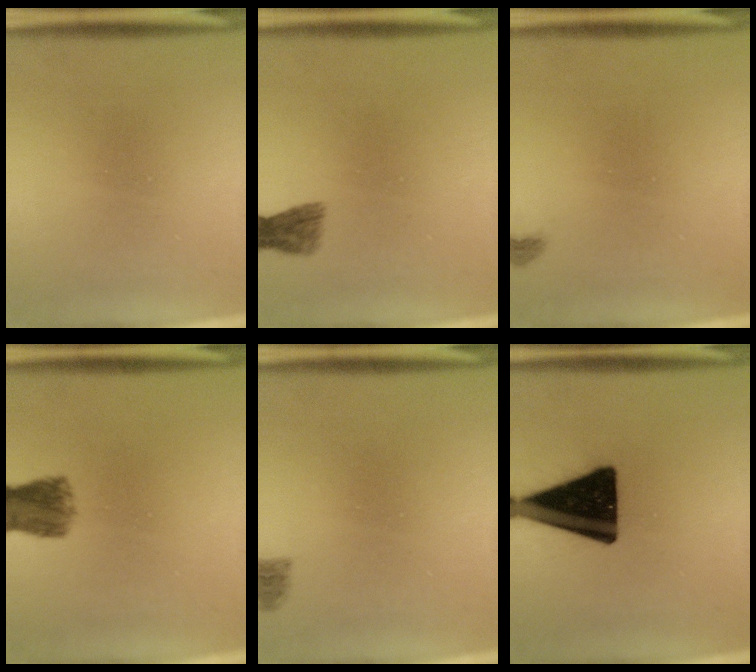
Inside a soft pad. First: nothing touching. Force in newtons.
{"total": 1.8}
{"total": 1.1}
{"total": 5.3}
{"total": 1.8}
{"total": 19.0}